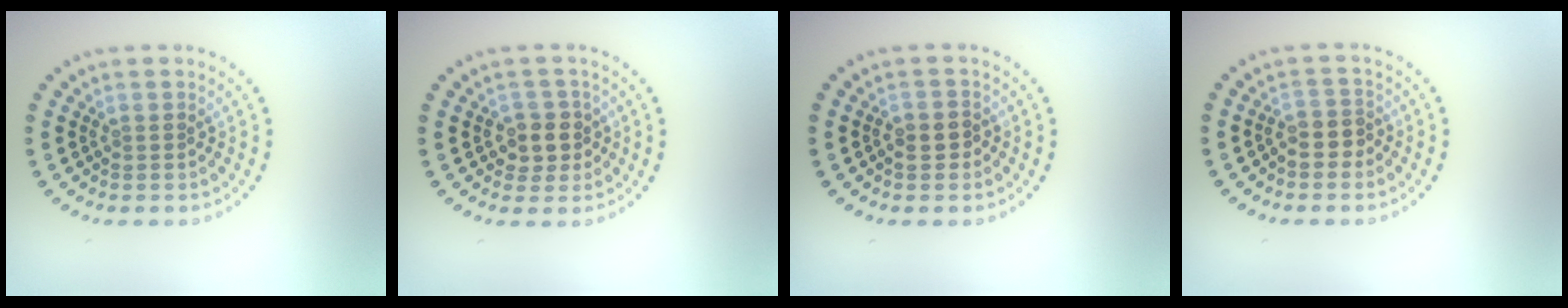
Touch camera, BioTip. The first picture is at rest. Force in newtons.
{"total": 2.5, "press": 2.3, "slide": 0.9}
{"total": 1.3, "press": 1.2, "slide": 0.5}
{"total": 1.8, "press": 1.5, "slide": 1.1}